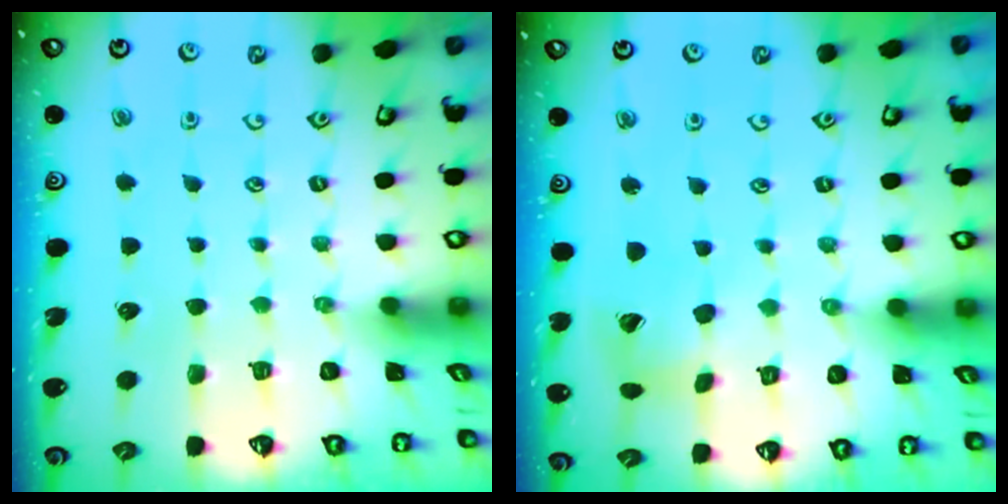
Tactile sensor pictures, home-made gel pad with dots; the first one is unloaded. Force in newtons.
{"total": 10.5, "press": 10.4, "slide": 1.3}